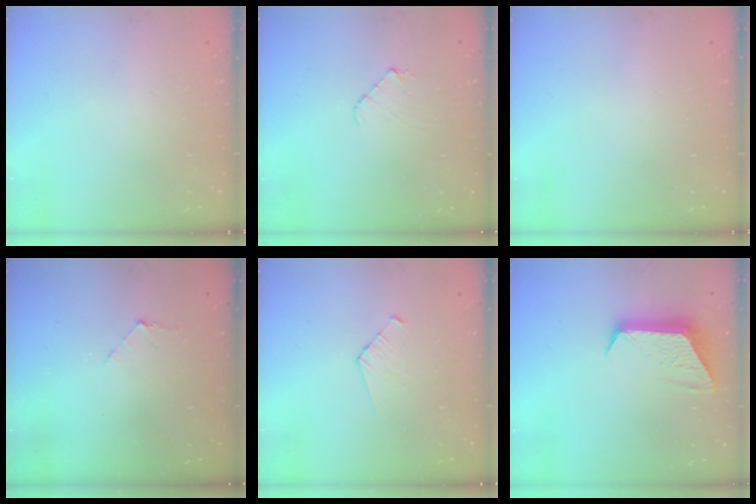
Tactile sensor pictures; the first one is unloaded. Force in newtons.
{"total": 4.8, "press": 4.8, "slide": 0.3}
{"total": 0.0}
{"total": 3.6, "press": 3.6, "slide": 0.3}
{"total": 3.0, "press": 3.0, "slide": 0.3}
{"total": 11.2, "press": 11.2, "slide": 0.5}